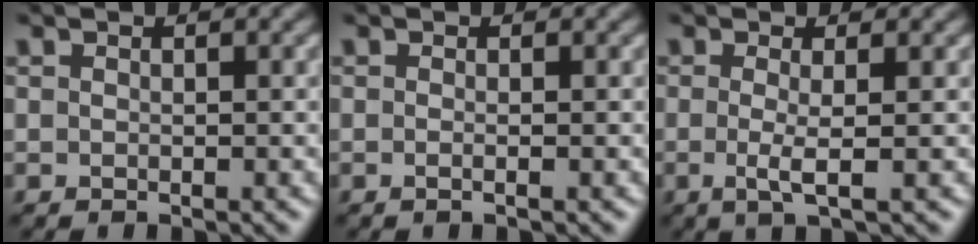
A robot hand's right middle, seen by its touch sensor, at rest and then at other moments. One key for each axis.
{"total": 0.6, "fx": -0.2, "fy": 0.1, "fz": 0.5, "tx": -0.008, "ty": 0.000, "tz": -0.008}
{"total": 2.2, "fx": -0.4, "fy": 0.2, "fz": 2.1, "tx": -0.043, "ty": -0.008, "tz": -0.008}